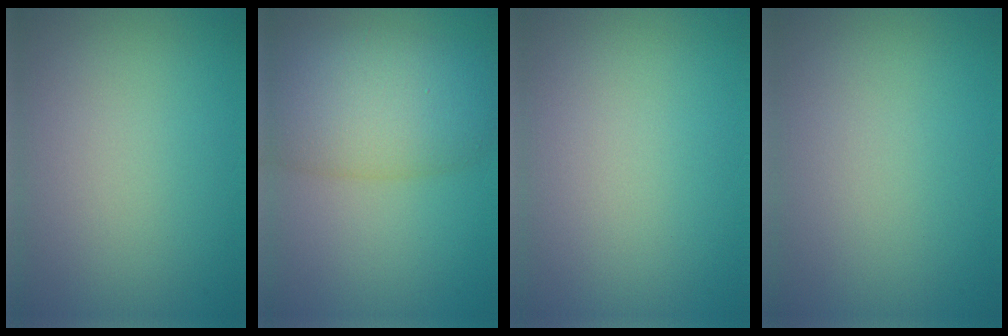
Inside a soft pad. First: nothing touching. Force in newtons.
{"total": 7.9, "press": 7.9, "slide": 0.2}
{"total": 0.0}
{"total": 0.0}